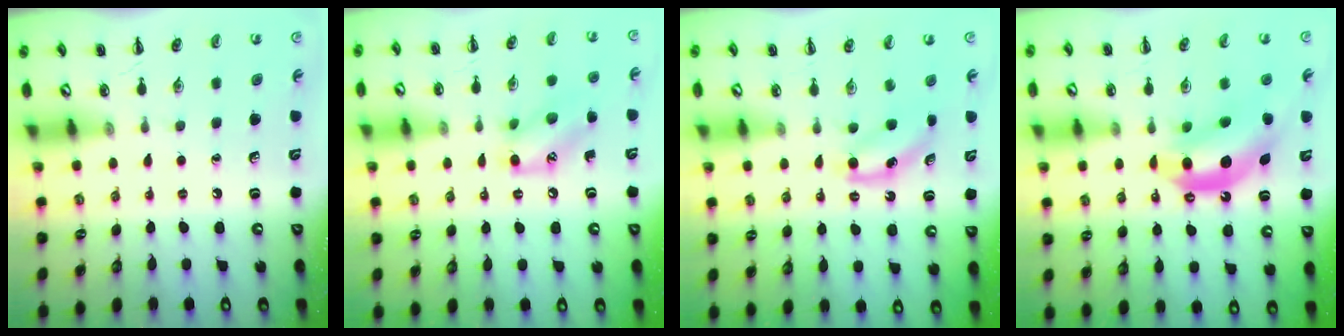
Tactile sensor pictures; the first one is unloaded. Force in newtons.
{"total": 11.3, "press": 11.2, "slide": 1.5}
{"total": 5.7, "press": 5.5, "slide": 1.6}
{"total": 12.6, "press": 12.2, "slide": 3.2}